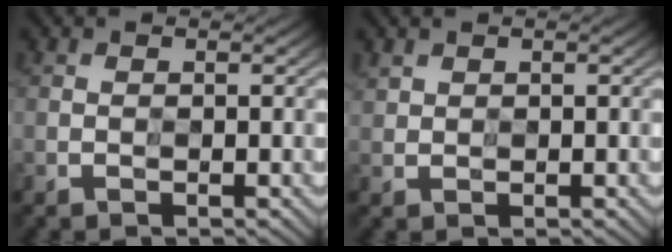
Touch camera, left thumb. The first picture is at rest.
{"total": 1.7, "force": [1.5, 0.9, 0.2], "torque": [-0.016, 0.001, 0.033]}